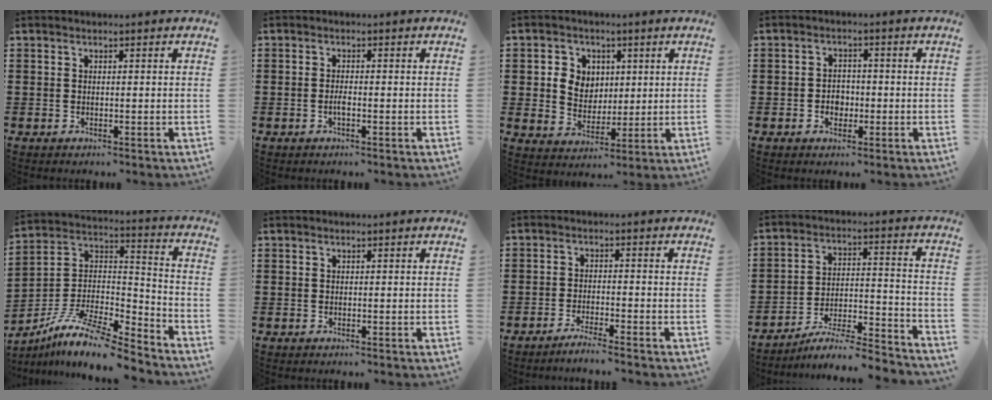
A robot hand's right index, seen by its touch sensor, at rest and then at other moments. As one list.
[{"total": 1.5, "force": [-0.6, 0.3, 1.3], "torque": [-0.033, -0.003, -0.013]}, {"total": 5.8, "force": [1.4, 5.3, 1.9], "torque": [-0.053, 0.015, 0.023]}, {"total": 2.5, "force": [-0.8, 1.9, 1.4], "torque": [-0.023, 0.000, -0.019]}, {"total": 10.4, "force": [-8.5, 1.9, 5.5], "torque": [-0.115, 0.009, -0.175]}, {"total": 0.0}, {"total": 2.4, "force": [-2.3, -0.4, 0.6], "torque": [-0.011, 0.002, -0.046]}, {"total": 6.4, "force": [-5.9, 0.3, 2.6], "torque": [-0.036, -0.003, -0.115]}]